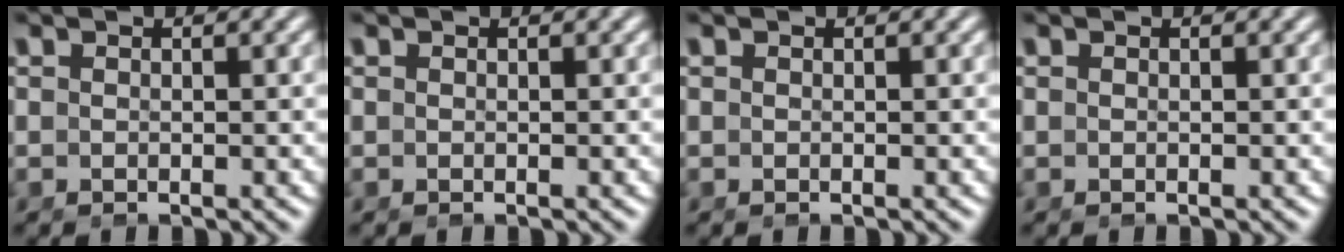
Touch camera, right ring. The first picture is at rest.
{"total": 0.0}
{"total": 0.0}
{"total": 0.0}